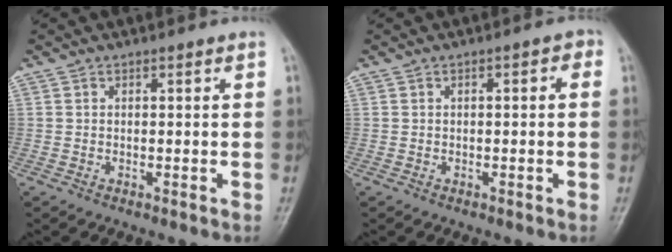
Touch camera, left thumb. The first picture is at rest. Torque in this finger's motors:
{"motor_torque": [-0.04, -0.07, -0.16, 0.01, 0.04]}